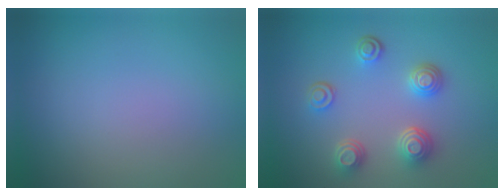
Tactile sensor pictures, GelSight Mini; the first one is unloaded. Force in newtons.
{"total": 3.9, "press": 3.3, "slide": 2.0}